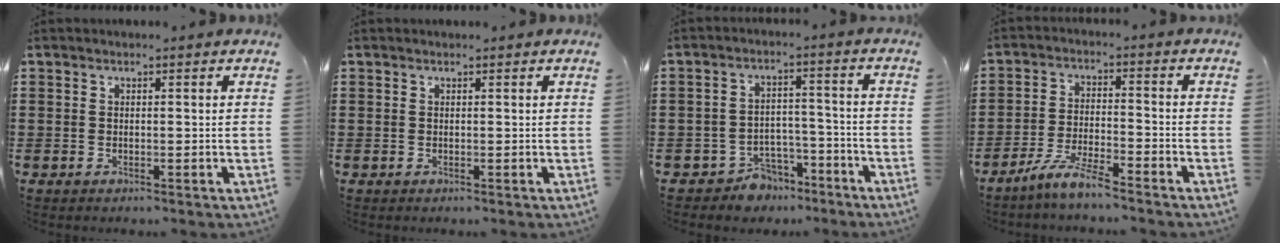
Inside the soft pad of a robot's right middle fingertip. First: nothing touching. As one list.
[{"total": 0.0}, {"total": 5.0, "force": [-4.6, 1.9, 0.5], "torque": [-0.014, 0.015, -0.093]}, {"total": 6.0, "force": [-5.2, 0.2, 3.0], "torque": [-0.069, -0.011, -0.101]}]